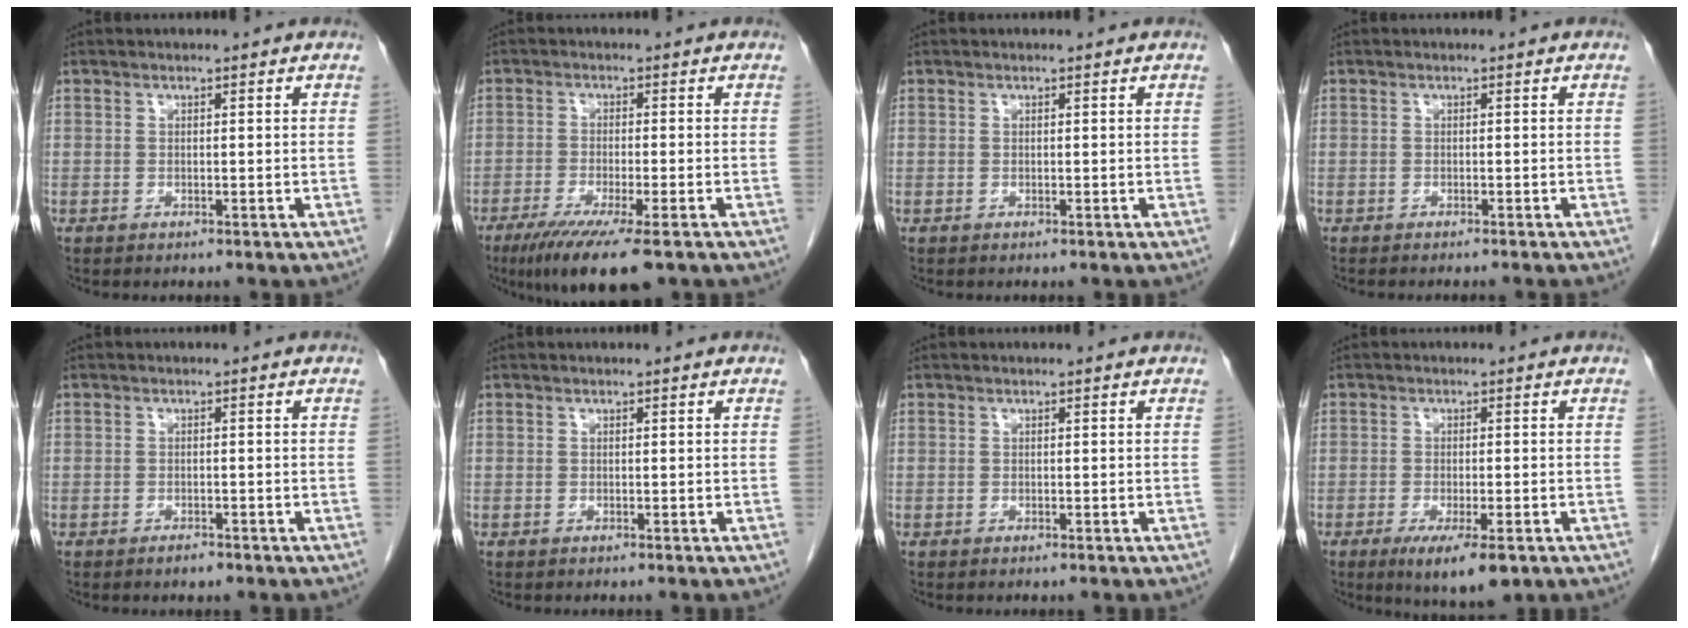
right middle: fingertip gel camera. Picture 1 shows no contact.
{"total": 10.3, "force": [-7.0, 1.0, 7.5], "torque": [-0.119, -0.025, -0.109]}
{"total": 0.0}
{"total": 3.9, "force": [-3.5, 0.0, 1.6], "torque": [-0.014, -0.002, -0.045]}
{"total": 1.2, "force": [-0.9, 0.4, 0.6], "torque": [-0.011, -0.001, -0.011]}
{"total": 0.0}
{"total": 0.0}
{"total": 6.9, "force": [-3.8, 1.5, 5.6], "torque": [-0.084, -0.016, -0.055]}